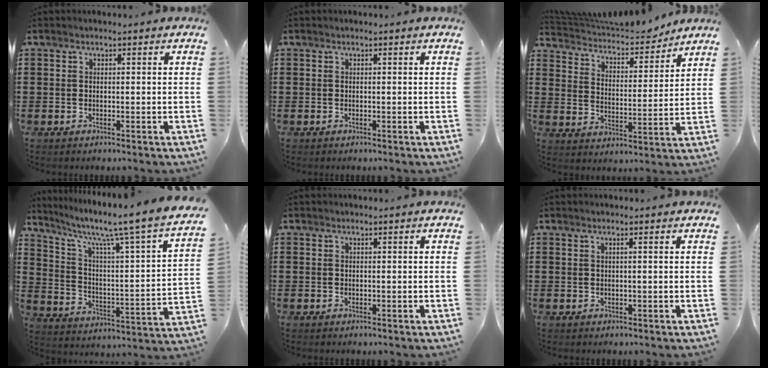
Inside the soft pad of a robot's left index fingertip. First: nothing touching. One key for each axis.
{"total": 0.0}
{"total": 5.2, "fx": 5.0, "fy": 1.2, "fz": 0.9, "tx": -0.049, "ty": -0.032, "tz": 0.083}
{"total": 7.9, "fx": 6.2, "fy": -0.2, "fz": 4.8, "tx": -0.102, "ty": -0.059, "tz": 0.087}
{"total": 0.0}
{"total": 0.7, "fx": 0.2, "fy": -0.3, "fz": 0.5, "tx": -0.009, "ty": -0.005, "tz": 0.004}